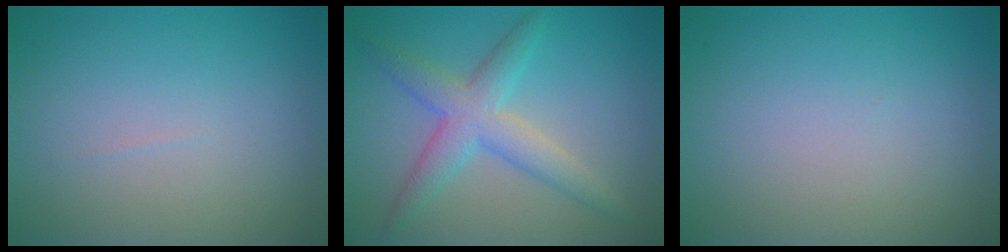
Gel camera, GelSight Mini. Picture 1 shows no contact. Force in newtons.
{"total": 4.3, "press": 4.3, "slide": 0.1}
{"total": 0.0}